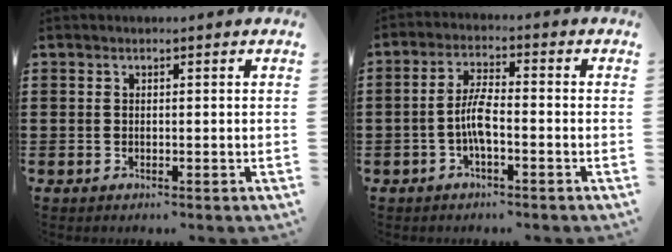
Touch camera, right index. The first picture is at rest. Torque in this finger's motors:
{"motor_torque": [2.14, 0.00, 0.27, 0.08]}